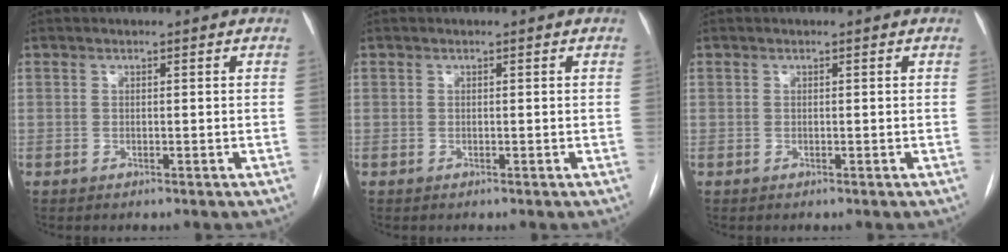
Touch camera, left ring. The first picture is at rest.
{"total": 0.0}
{"total": 0.0}